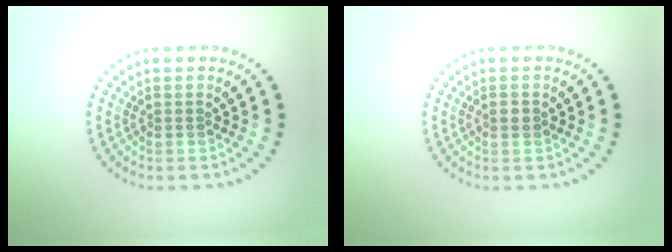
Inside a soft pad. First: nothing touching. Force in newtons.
{"total": 1.2, "press": 1.2, "slide": 0.1}